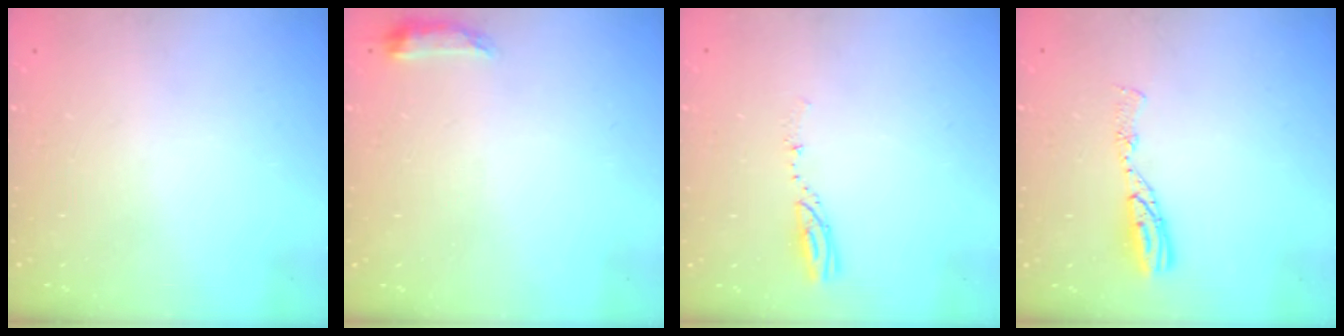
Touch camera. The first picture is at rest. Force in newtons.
{"total": 6.6, "press": 6.6, "slide": 0.6}
{"total": 3.9, "press": 3.9, "slide": 0.4}
{"total": 7.8, "press": 7.8, "slide": 0.8}